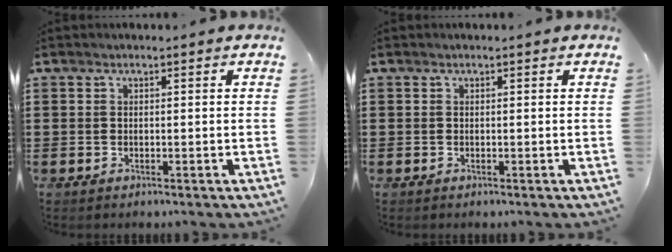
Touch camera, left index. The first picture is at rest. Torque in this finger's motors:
{"motor_torque": [0.00, 0.04, -0.01, -0.01]}